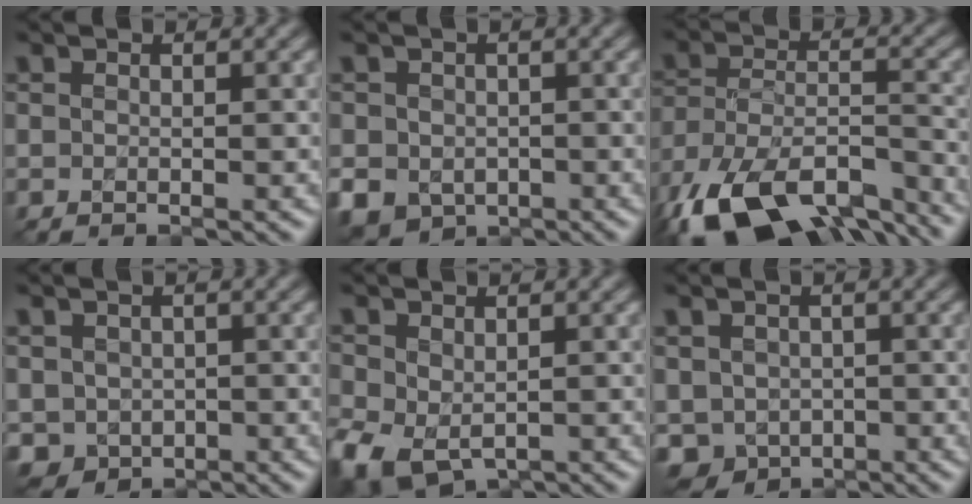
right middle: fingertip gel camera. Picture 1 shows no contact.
{"total": 5.7, "force": [-1.8, 4.8, 2.4], "torque": [-0.049, -0.018, -0.034]}
{"total": 17.6, "force": [-13.4, 7.6, 8.6], "torque": [-0.198, -0.041, -0.185]}
{"total": 3.1, "force": [-0.4, 2.8, 1.1], "torque": [-0.028, -0.005, -0.009]}
{"total": 6.0, "force": [-1.9, 4.2, 3.8], "torque": [-0.095, -0.021, -0.030]}
{"total": 4.4, "force": [-1.0, 3.8, 2.0], "torque": [-0.046, -0.011, -0.019]}